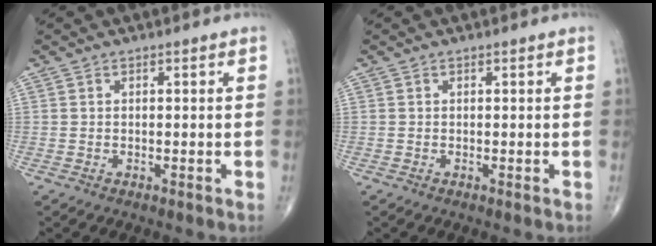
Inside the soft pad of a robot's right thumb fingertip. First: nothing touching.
{"total": 0.0}